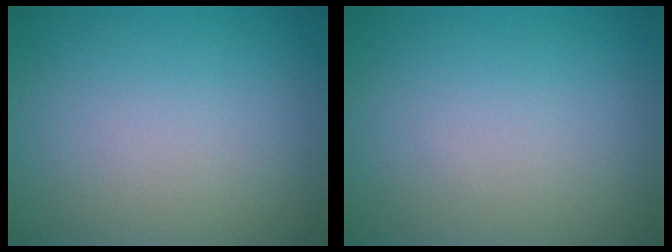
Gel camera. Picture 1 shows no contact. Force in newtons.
{"total": 0.0}